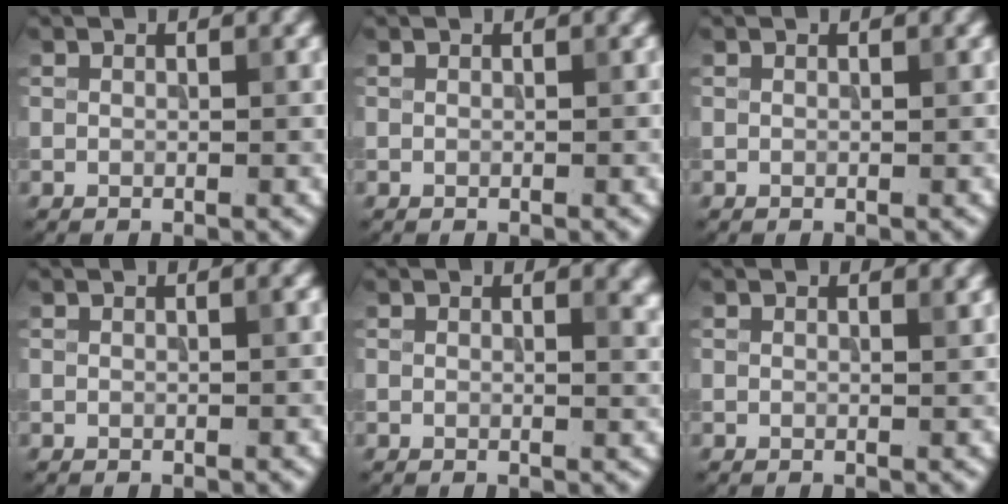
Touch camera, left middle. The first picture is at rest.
{"total": 0.0}
{"total": 0.0}
{"total": 0.0}
{"total": 1.5, "force": [1.0, 0.6, 1.0], "torque": [-0.013, -0.007, 0.017]}
{"total": 0.6, "force": [0.4, 0.2, 0.3], "torque": [-0.006, -0.001, 0.008]}